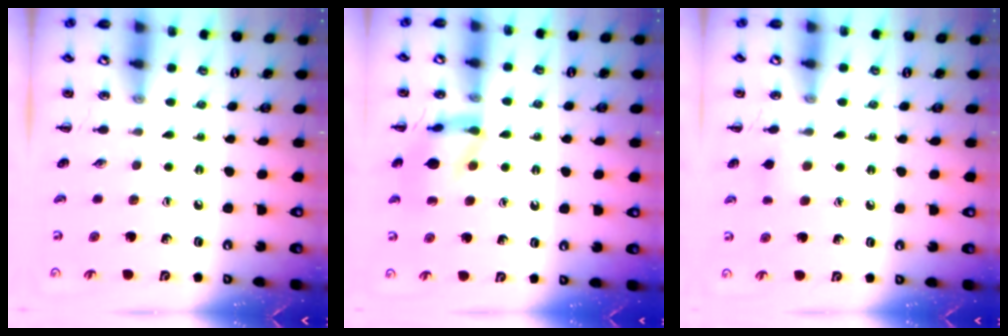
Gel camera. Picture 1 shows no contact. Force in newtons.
{"total": 11.4, "press": 11.3, "slide": 1.2}
{"total": 6.2, "press": 5.8, "slide": 2.1}